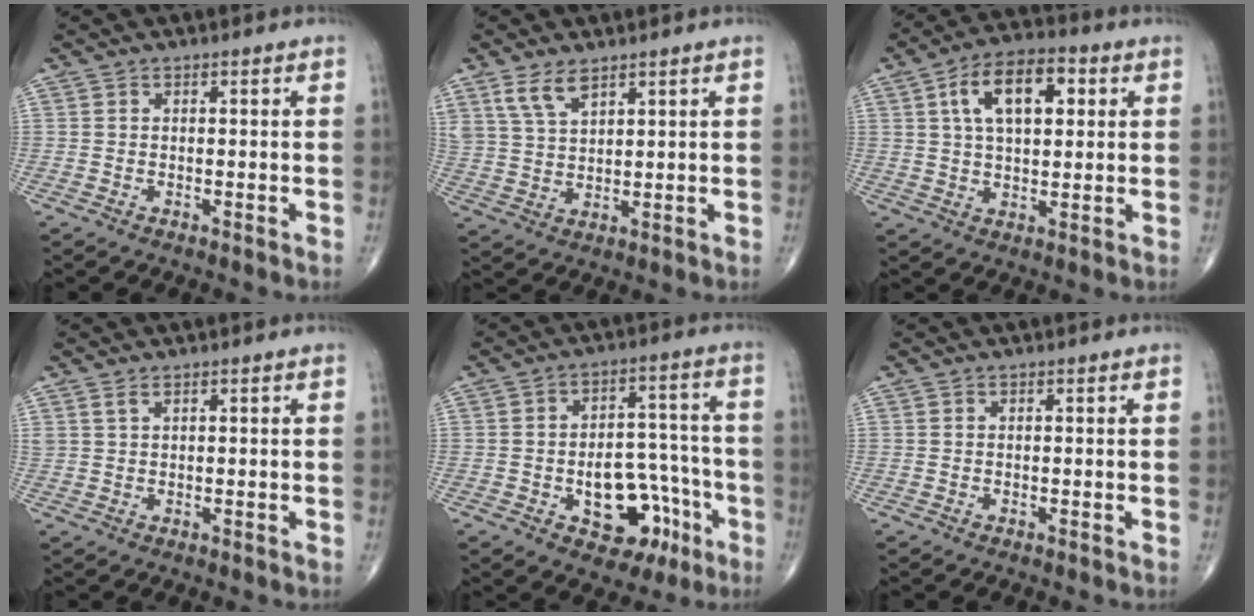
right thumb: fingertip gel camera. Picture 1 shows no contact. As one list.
[{"total": 5.8, "force": [4.0, 2.4, 3.5], "torque": [-0.066, -0.015, 0.087]}, {"total": 12.7, "force": [3.8, 6.6, 10.1], "torque": [-0.152, 0.008, 0.058]}, {"total": 1.3, "force": [0.9, 0.4, 0.7], "torque": [-0.013, 0.003, 0.022]}, {"total": 13.6, "force": [-5.4, 8.5, 9.0], "torque": [-0.081, 0.051, -0.067]}, {"total": 0.0}]